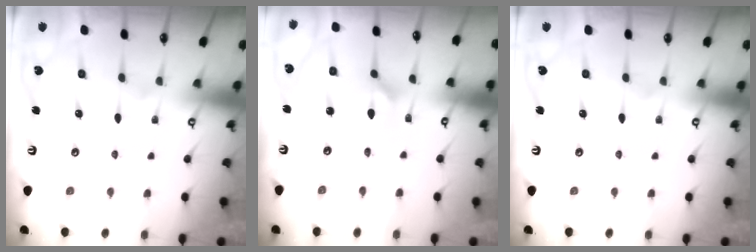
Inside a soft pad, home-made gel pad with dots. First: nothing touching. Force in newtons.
{"total": 3.2, "press": 3.1, "slide": 0.7}
{"total": 0.0}